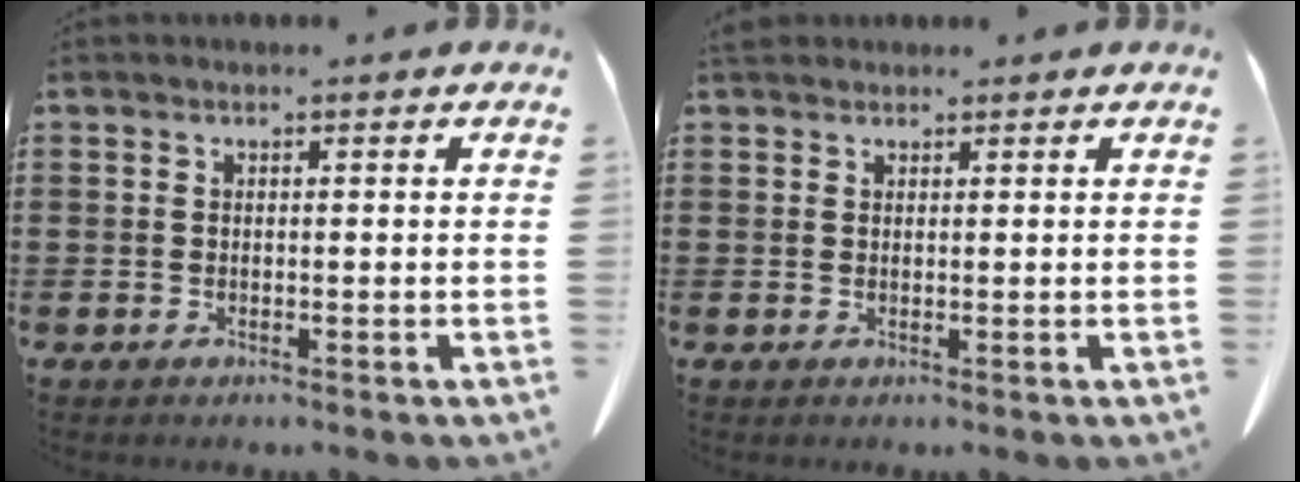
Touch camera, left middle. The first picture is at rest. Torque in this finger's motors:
{"motor_torque": [0.68, 0.43, 0.01, 0.01]}